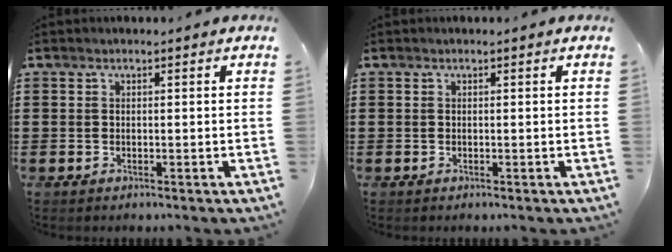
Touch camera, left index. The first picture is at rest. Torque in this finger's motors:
{"motor_torque": [-0.04, 0.04, 0.00, 0.00]}